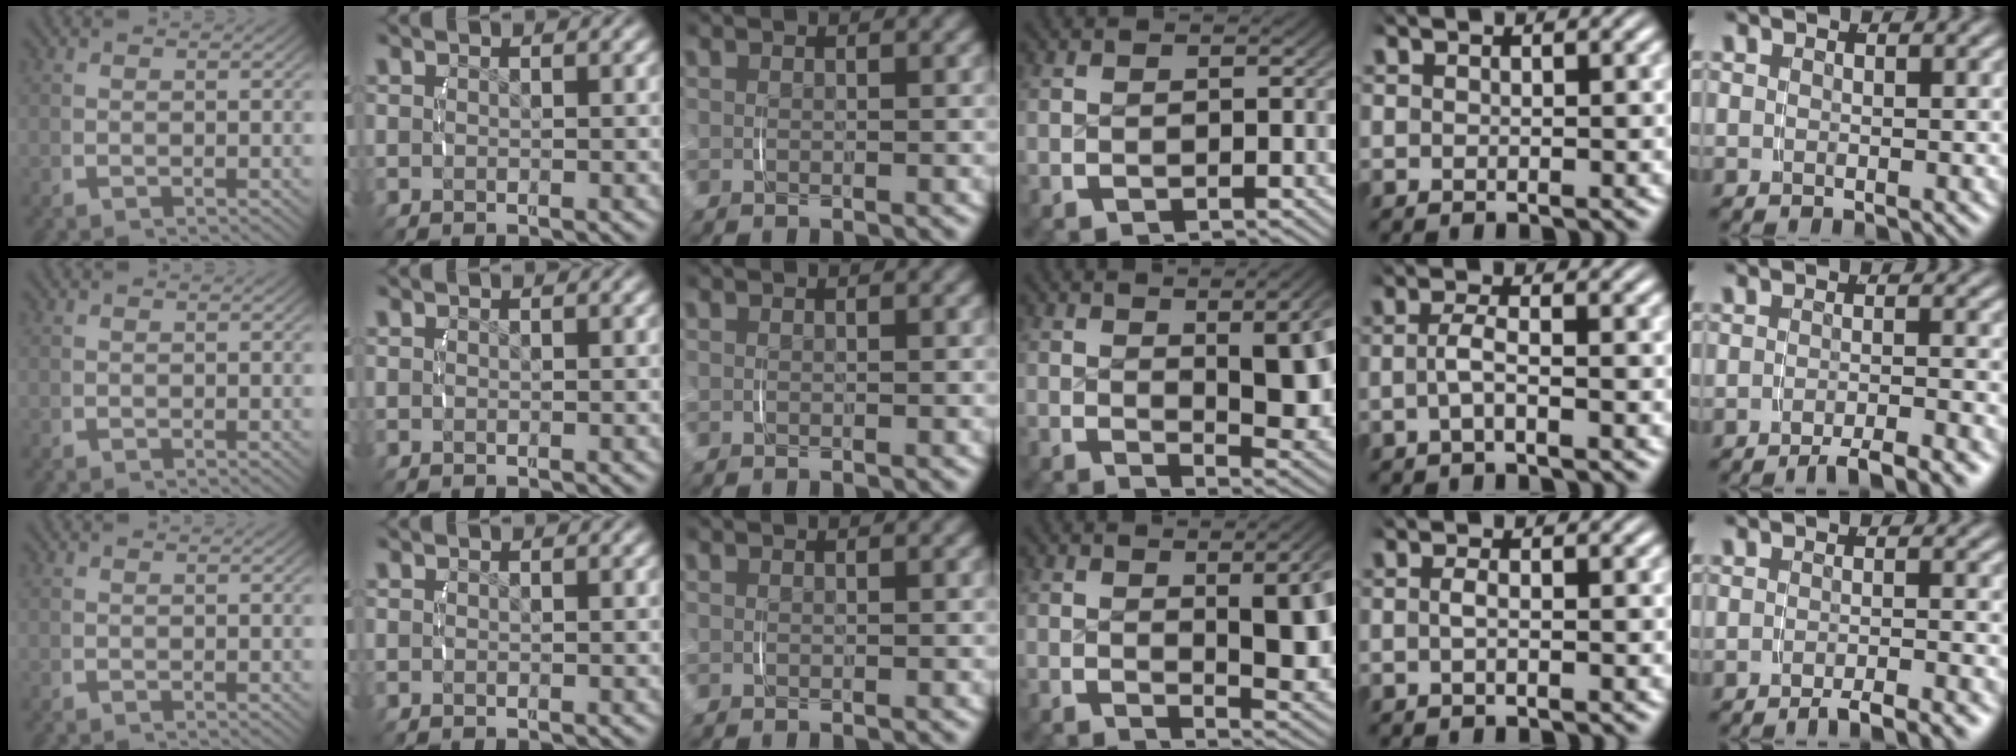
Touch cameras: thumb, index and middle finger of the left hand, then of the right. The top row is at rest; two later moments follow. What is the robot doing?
{"motion": "lift_and_place", "object": "glasses case"}